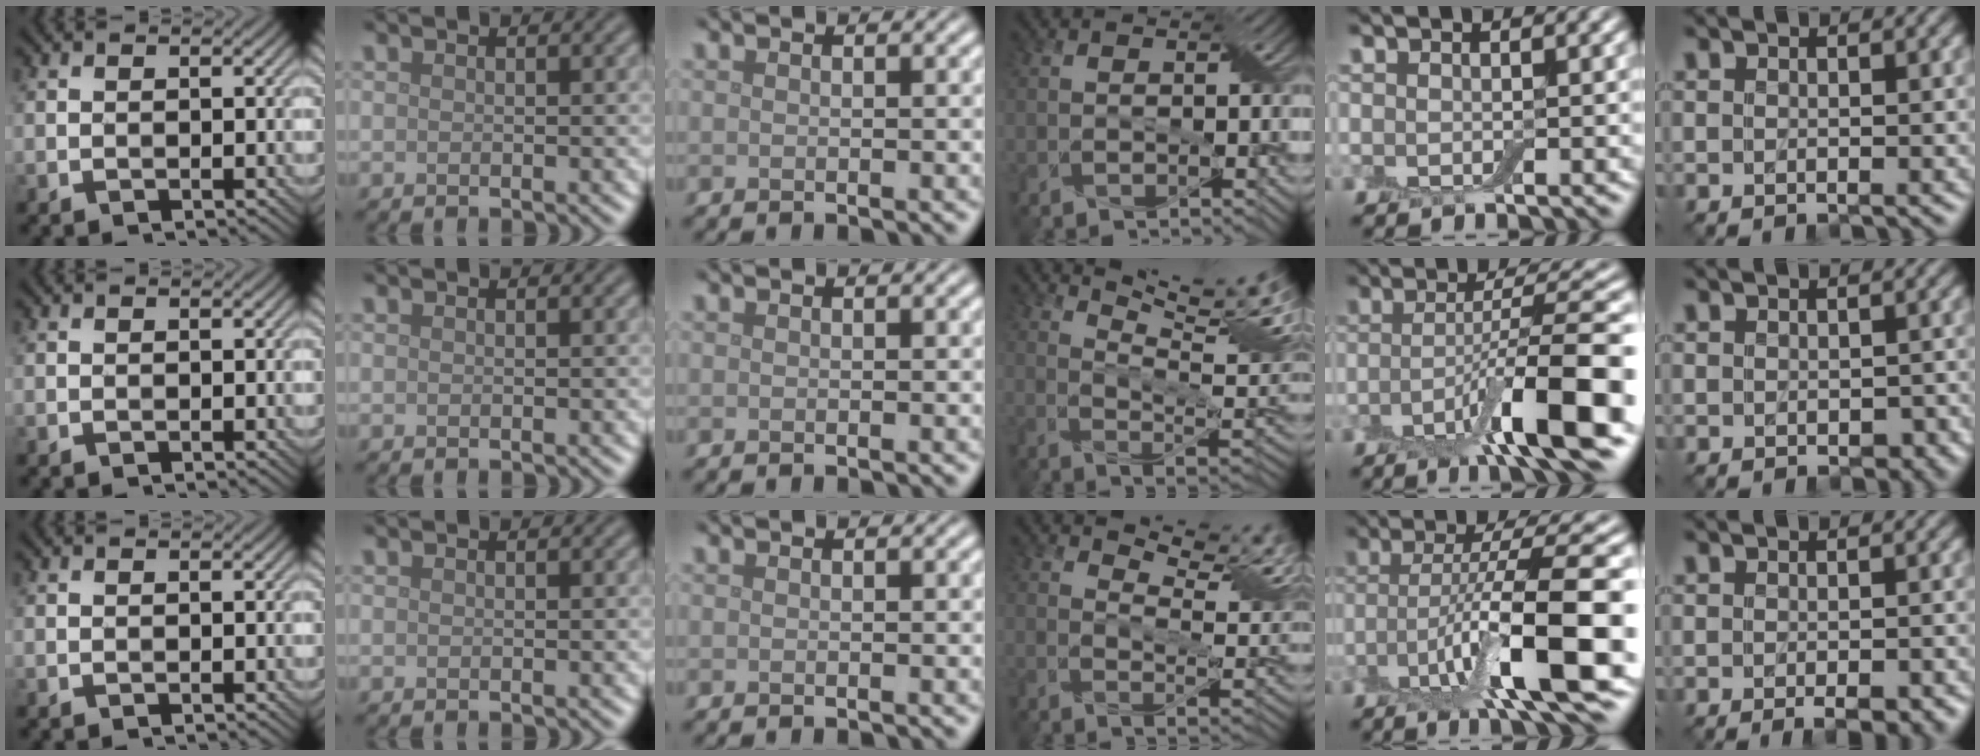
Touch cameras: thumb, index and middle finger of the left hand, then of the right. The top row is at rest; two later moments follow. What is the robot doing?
{"motion": "wrap", "object": "cling film"}